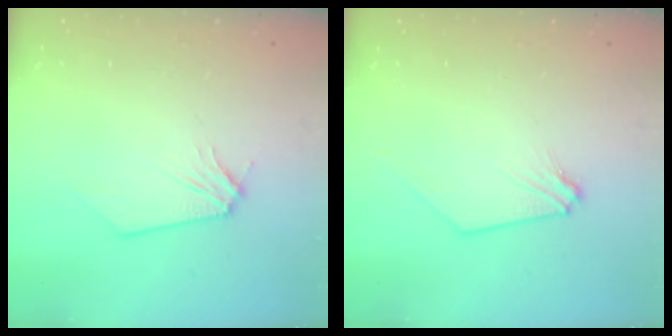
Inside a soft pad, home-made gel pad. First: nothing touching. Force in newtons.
{"total": 0.0}